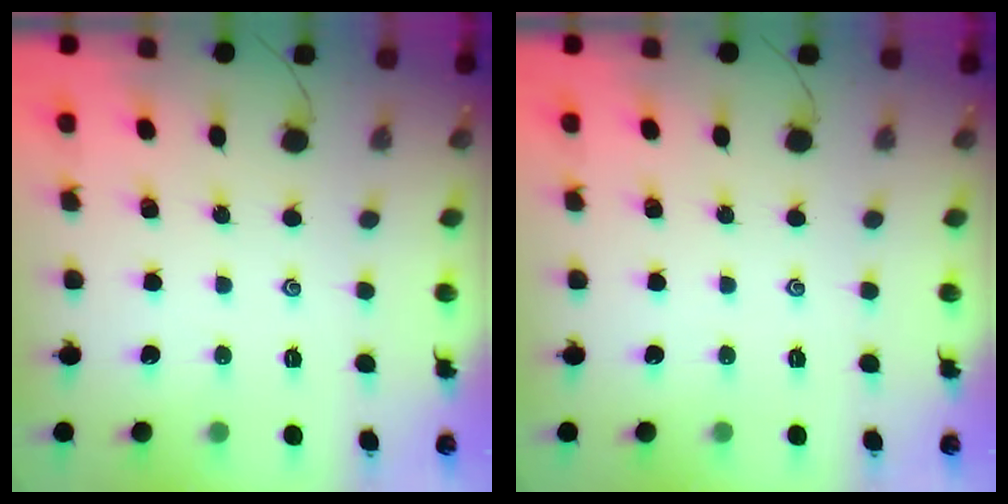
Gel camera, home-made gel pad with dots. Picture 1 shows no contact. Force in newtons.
{"total": 0.0}